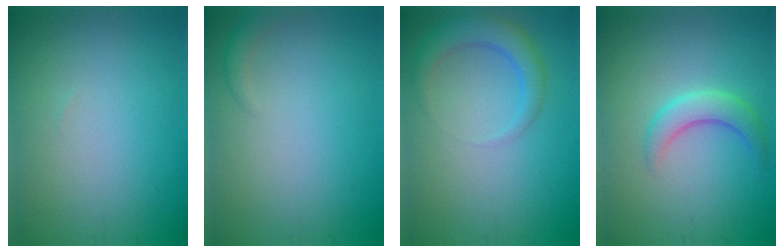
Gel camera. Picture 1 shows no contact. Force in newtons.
{"total": 1.1, "press": 1.1, "slide": 0.1}
{"total": 3.3, "press": 3.3, "slide": 0.2}
{"total": 2.8, "press": 2.8, "slide": 0.1}